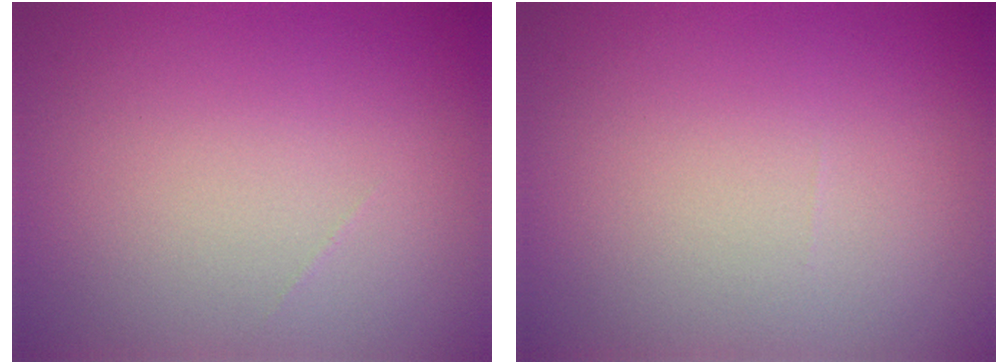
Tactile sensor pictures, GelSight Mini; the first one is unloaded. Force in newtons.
{"total": 0.0}